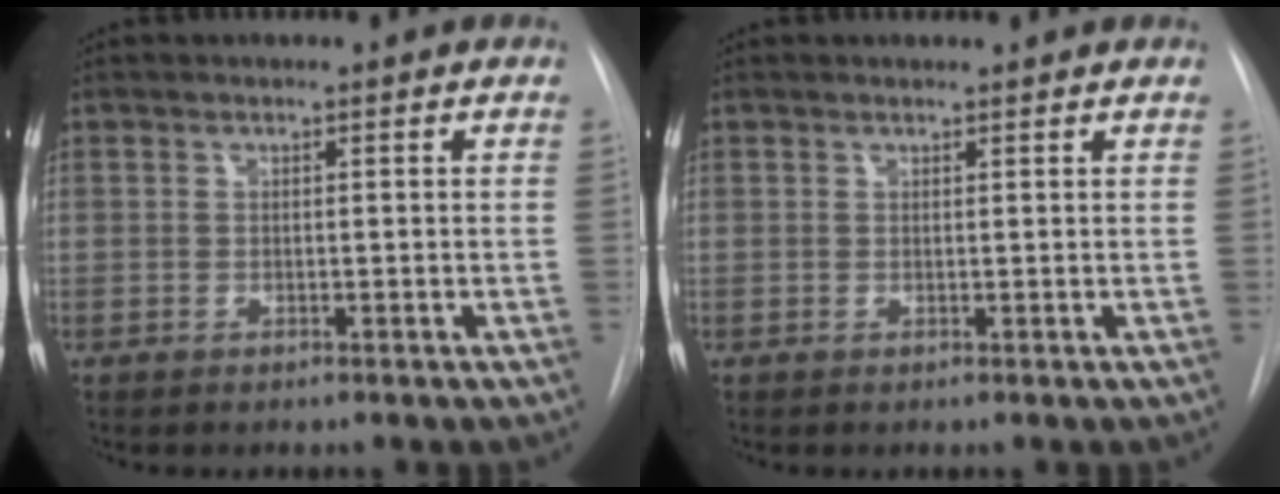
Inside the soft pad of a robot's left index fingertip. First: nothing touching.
{"total": 1.9, "force": [1.8, 0.3, 0.3], "torque": [-0.010, 0.012, 0.022]}